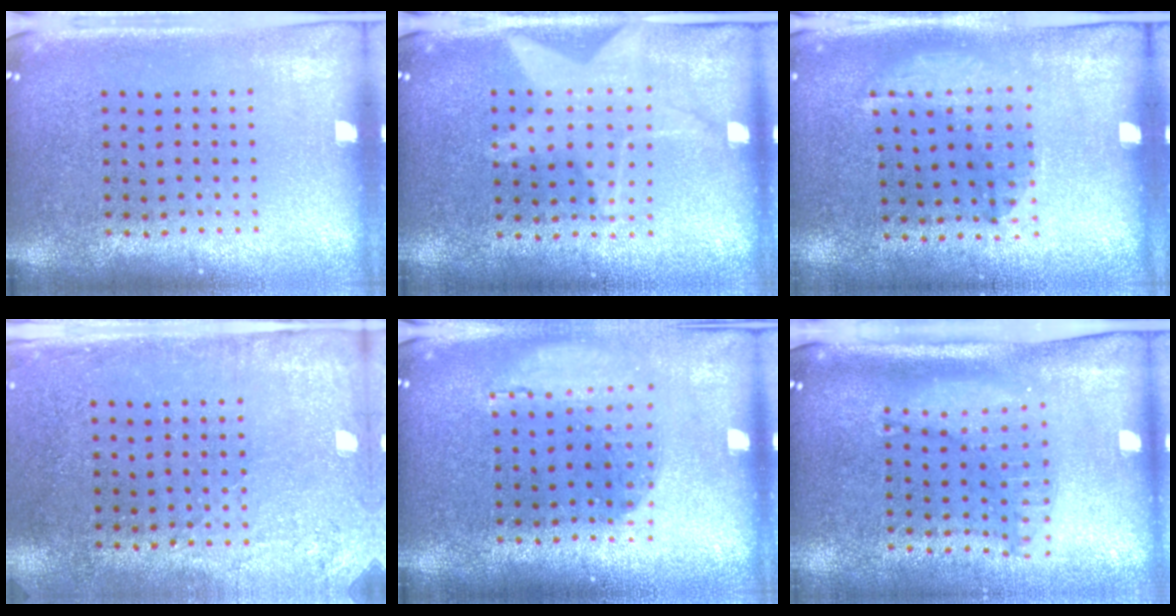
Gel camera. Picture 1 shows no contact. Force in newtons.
{"total": 1.2, "press": 1.2, "slide": 0.3}
{"total": 1.4, "press": 0.9, "slide": 1.0}
{"total": 2.9, "press": 2.3, "slide": 1.6}
{"total": 1.1, "press": 1.1, "slide": 0.2}
{"total": 1.4, "press": 1.3, "slide": 0.4}